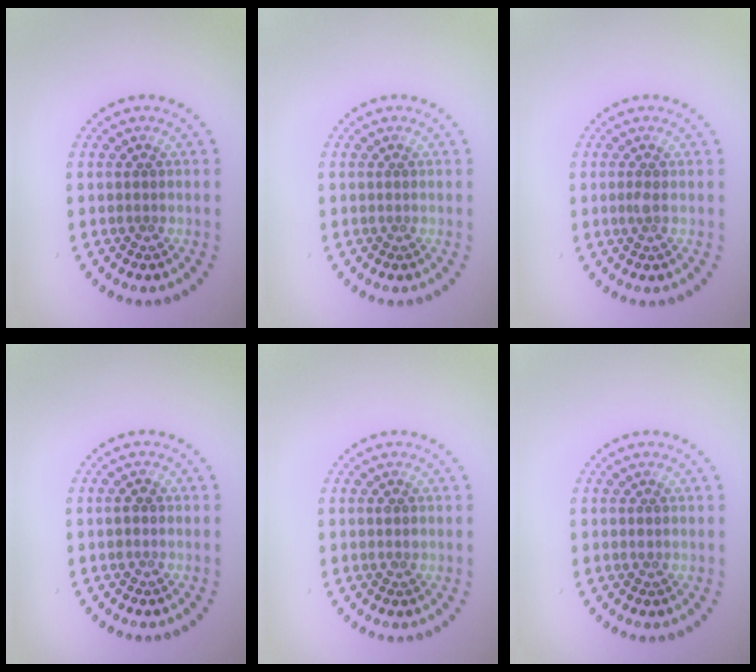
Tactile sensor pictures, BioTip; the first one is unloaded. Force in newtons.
{"total": 0.0}
{"total": 0.6, "press": 0.5, "slide": 0.3}
{"total": 0.8, "press": 0.8, "slide": 0.1}
{"total": 1.0, "press": 1.0, "slide": 0.1}
{"total": 0.6, "press": 0.6, "slide": 0.1}